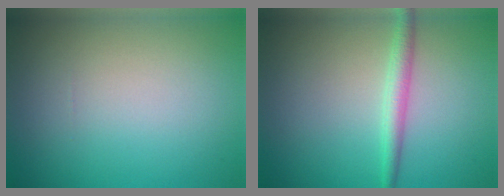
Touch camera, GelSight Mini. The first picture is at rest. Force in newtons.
{"total": 2.2, "press": 2.2, "slide": 0.0}